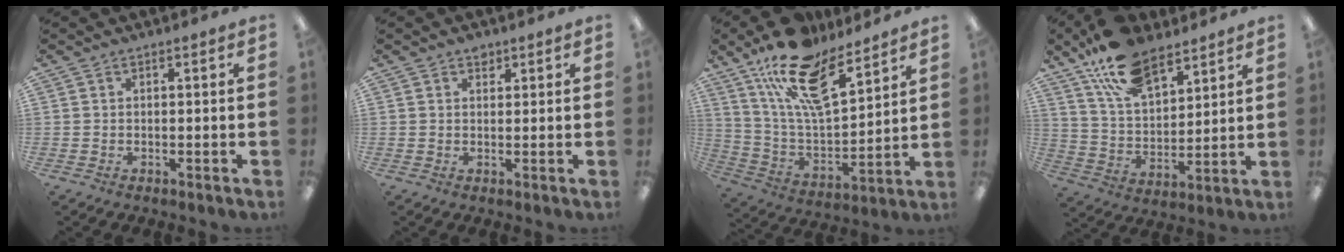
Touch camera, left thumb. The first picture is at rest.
{"total": 1.7, "force": [1.3, 1.0, 0.5], "torque": [-0.003, -0.004, 0.023]}
{"total": 20.0, "force": [14.2, 7.7, 11.8], "torque": [-0.219, -0.077, 0.253]}
{"total": 16.8, "force": [11.7, 8.2, 8.9], "torque": [-0.169, -0.051, 0.215]}